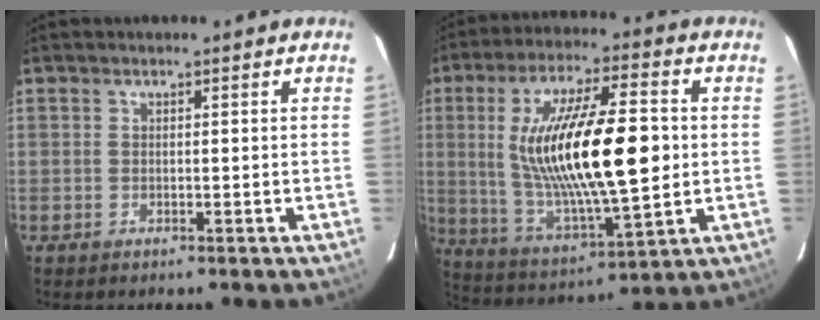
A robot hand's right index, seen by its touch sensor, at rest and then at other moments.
{"total": 22.6, "force": [1.5, 6.2, 21.7], "torque": [-0.402, -0.003, 0.043]}